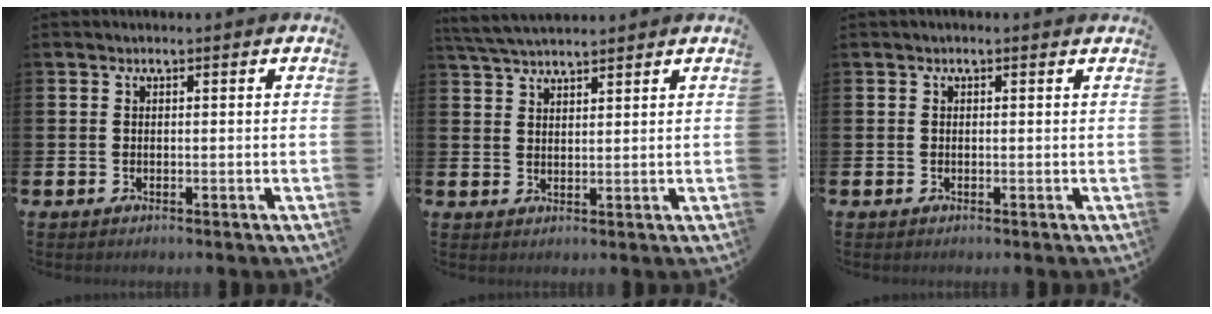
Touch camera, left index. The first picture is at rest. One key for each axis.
{"total": 4.0, "fx": 3.8, "fy": 0.6, "fz": 1.0, "tx": -0.025, "ty": -0.015, "tz": 0.070}
{"total": 0.0}